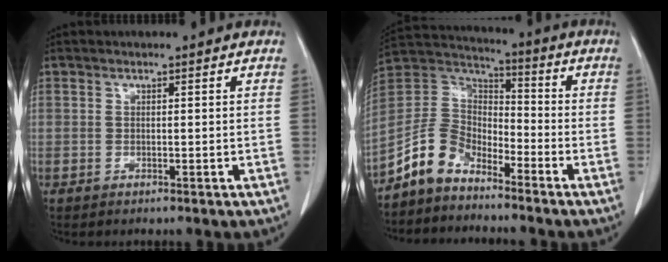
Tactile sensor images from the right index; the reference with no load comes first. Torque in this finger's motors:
{"motor_torque": [-0.31, -0.24, -0.23, -0.14]}